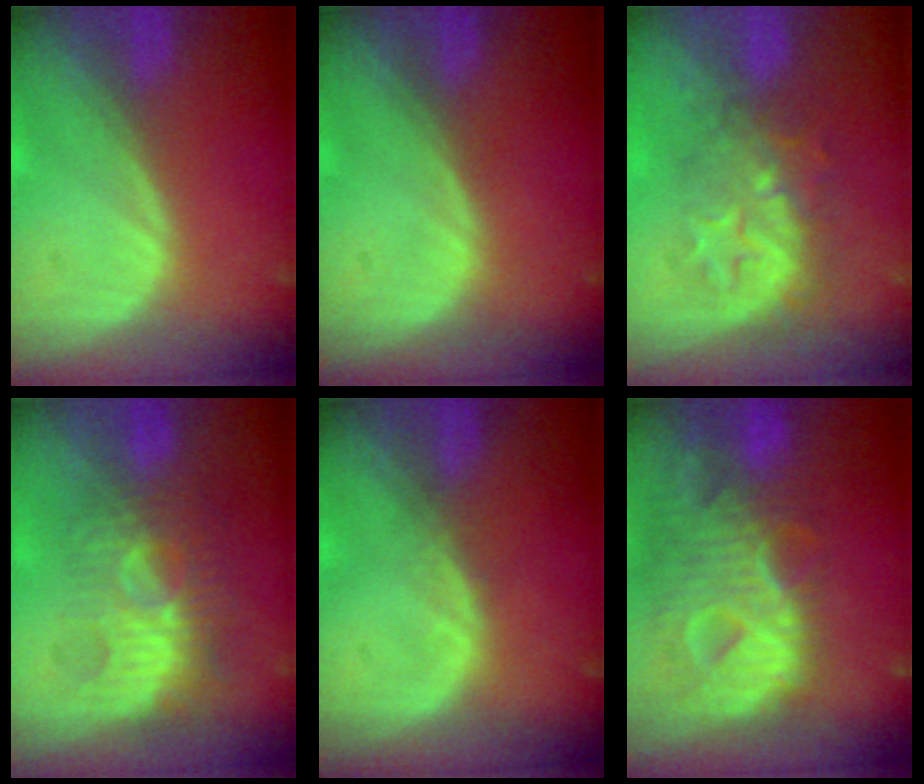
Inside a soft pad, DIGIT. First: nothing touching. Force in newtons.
{"total": 0.0}
{"total": 8.4, "press": 7.5, "slide": 3.7}
{"total": 9.9, "press": 8.5, "slide": 5.1}
{"total": 0.9, "press": 0.9, "slide": 0.2}
{"total": 12.8, "press": 10.8, "slide": 6.8}